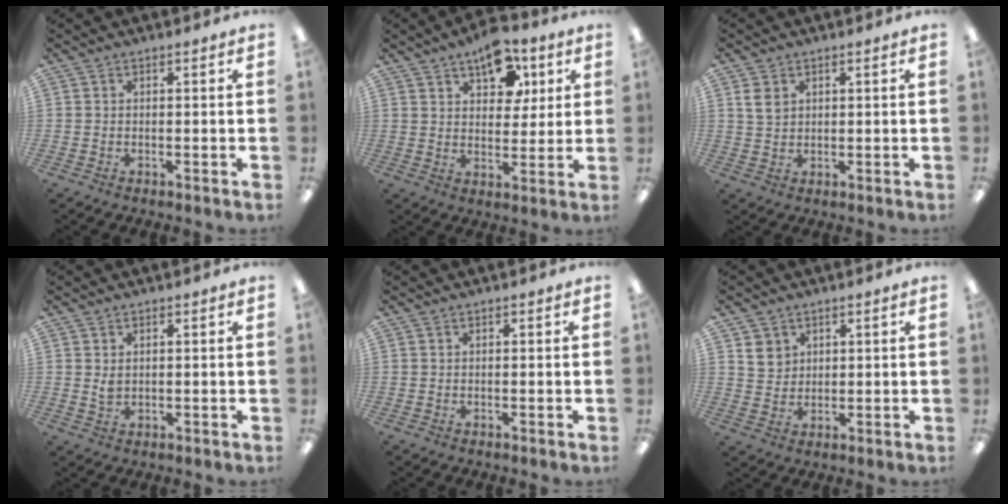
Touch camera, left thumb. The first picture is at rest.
{"total": 11.2, "force": [6.8, 6.5, 6.1], "torque": [-0.074, -0.024, 0.117]}
{"total": 3.8, "force": [1.7, 2.8, 2.0], "torque": [-0.035, 0.002, 0.031]}
{"total": 2.0, "force": [0.8, 1.3, 1.3], "torque": [-0.021, 0.000, 0.013]}
{"total": 0.0}
{"total": 4.9, "force": [2.7, 4.1, 0.7], "torque": [-0.006, -0.007, 0.047]}